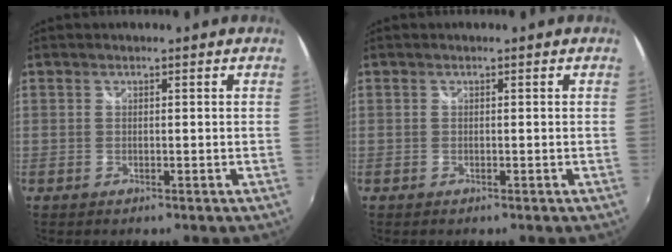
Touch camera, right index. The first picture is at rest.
{"total": 0.0}